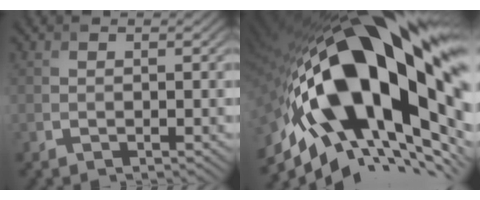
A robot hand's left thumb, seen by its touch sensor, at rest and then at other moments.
{"total": 23.4, "force": [0.5, 9.5, 21.3], "torque": [-0.384, -0.046, 0.000]}